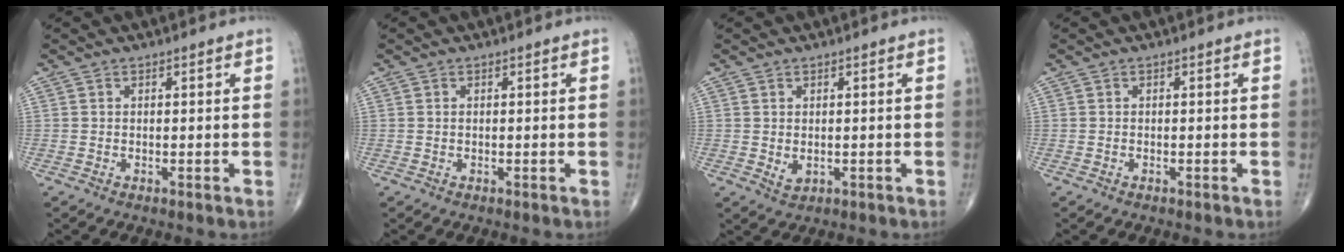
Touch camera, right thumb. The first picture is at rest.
{"total": 0.0}
{"total": 1.7, "force": [0.1, 1.1, 1.3], "torque": [-0.022, -0.005, 0.008]}
{"total": 0.0}